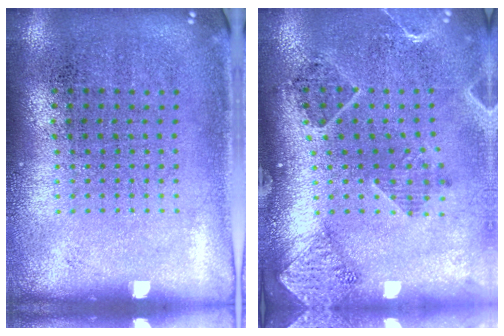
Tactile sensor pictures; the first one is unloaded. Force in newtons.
{"total": 1.4, "press": 1.4, "slide": 0.1}